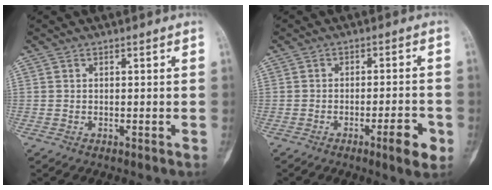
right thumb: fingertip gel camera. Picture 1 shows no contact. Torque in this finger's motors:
{"motor_torque": [0.98, 0.71, -0.10, 0.02, 0.01]}